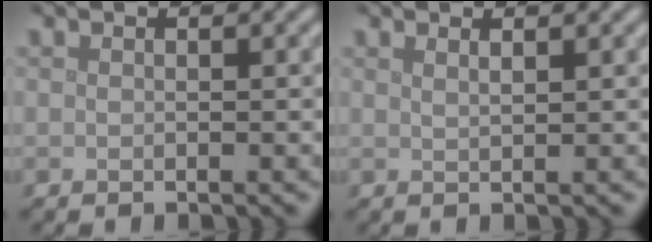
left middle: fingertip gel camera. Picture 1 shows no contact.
{"total": 1.3, "force": [0.9, 0.4, 0.9], "torque": [-0.005, 0.001, 0.007]}